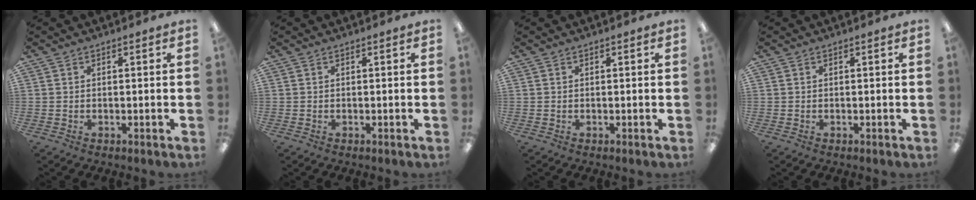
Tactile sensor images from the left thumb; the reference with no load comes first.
{"total": 0.0}
{"total": 0.0}
{"total": 0.0}